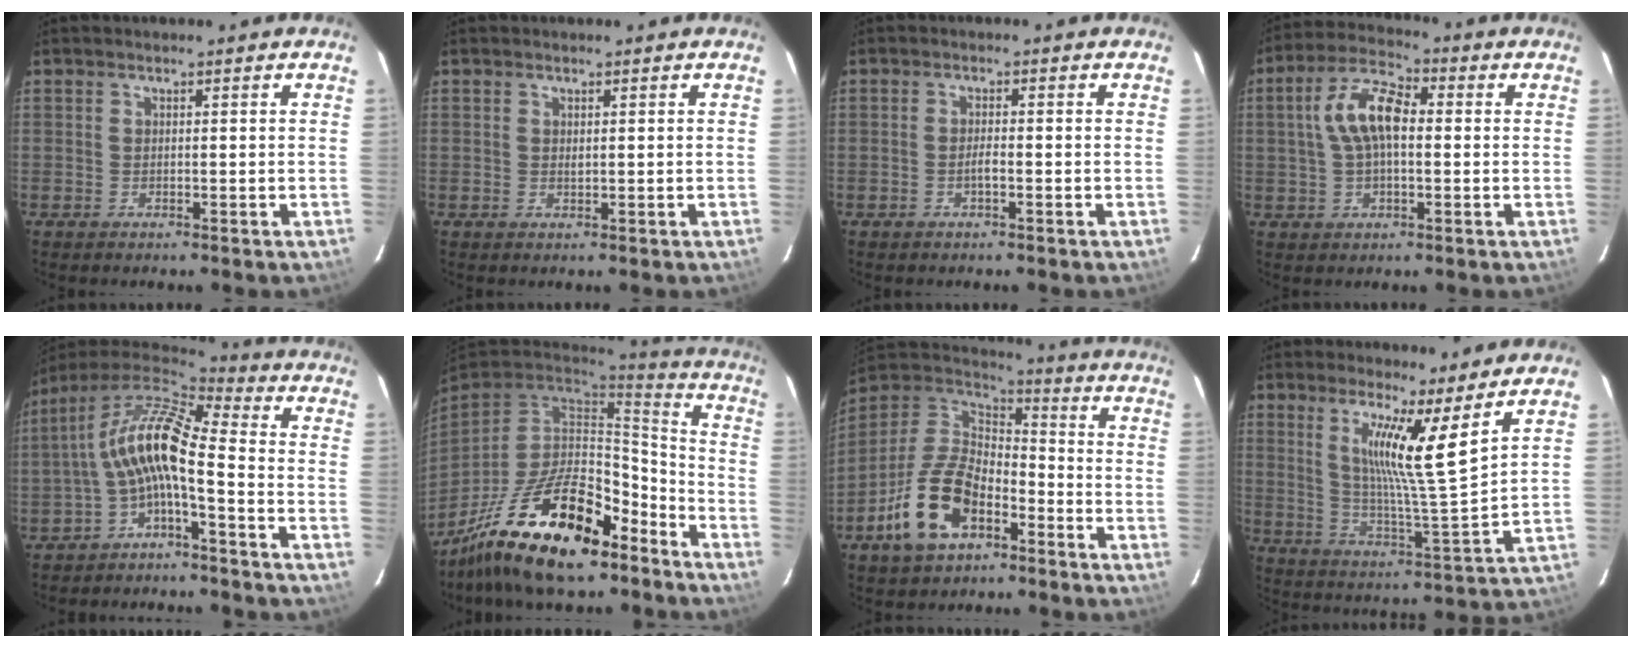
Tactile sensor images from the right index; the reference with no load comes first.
{"total": 0.6, "force": [0.3, 0.3, 0.4], "torque": [-0.008, 0.001, 0.007]}
{"total": 1.4, "force": [-0.6, 0.2, 1.3], "torque": [-0.025, 0.002, -0.012]}
{"total": 9.5, "force": [0.8, 4.7, 8.3], "torque": [-0.167, 0.025, 0.015]}
{"total": 11.0, "force": [-2.3, 2.5, 10.4], "torque": [-0.203, 0.017, -0.050]}
{"total": 24.7, "force": [-16.8, 9.7, 15.2], "torque": [-0.291, -0.002, -0.267]}
{"total": 16.1, "force": [-8.2, 8.8, 10.7], "torque": [-0.231, 0.006, -0.148]}
{"total": 11.2, "force": [6.6, -0.9, 9.0], "torque": [-0.144, -0.013, 0.114]}